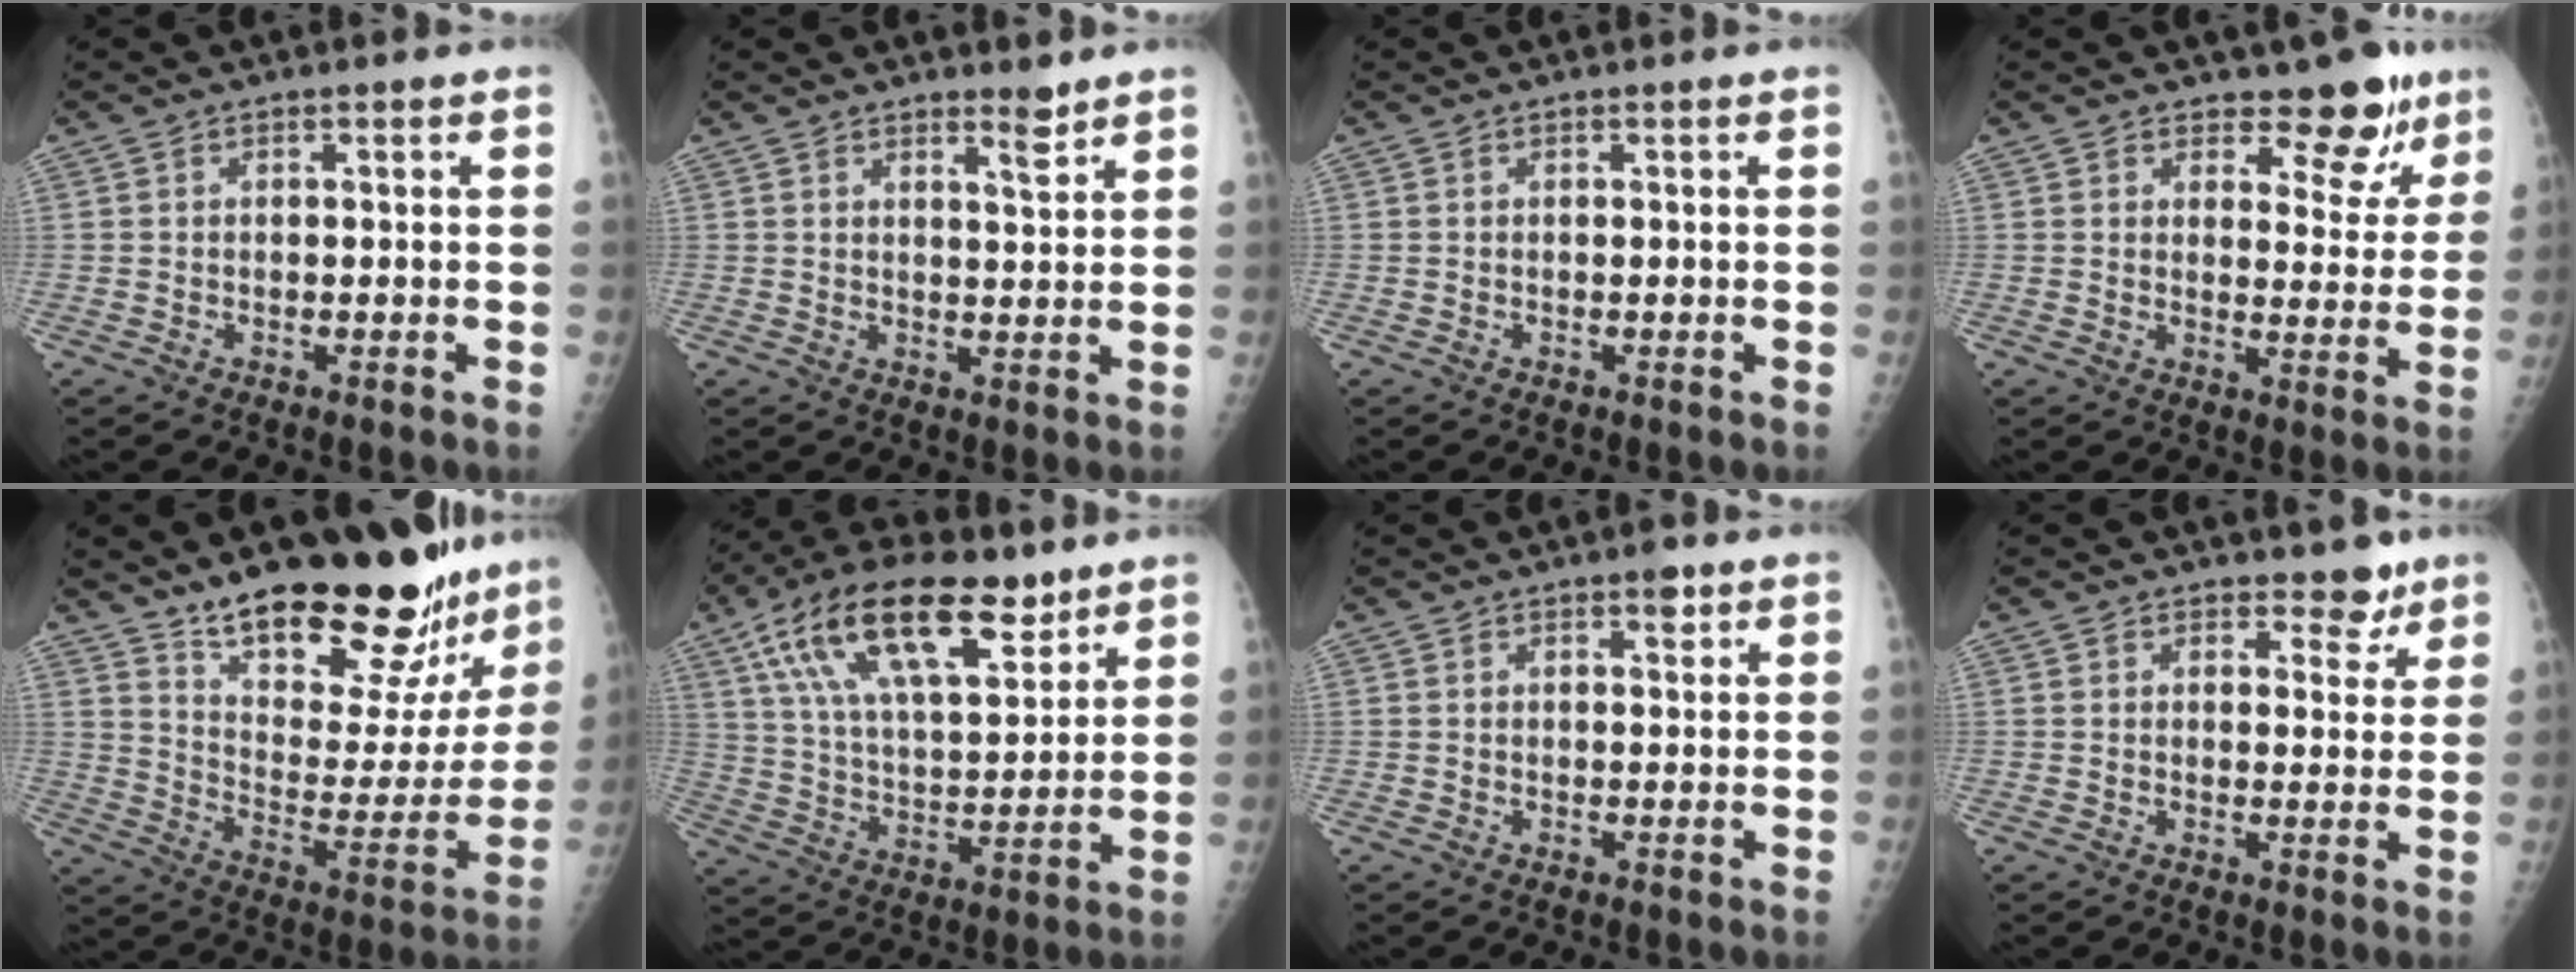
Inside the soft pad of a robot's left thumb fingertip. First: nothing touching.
{"total": 3.1, "force": [2.5, 0.5, 1.7], "torque": [-0.021, -0.024, 0.038]}
{"total": 0.0}
{"total": 8.7, "force": [6.7, 4.4, 3.3], "torque": [-0.005, -0.048, 0.084]}
{"total": 27.1, "force": [21.5, 8.4, 14.2], "torque": [-0.168, -0.119, 0.311]}
{"total": 21.3, "force": [12.1, 9.2, 14.9], "torque": [-0.239, -0.028, 0.216]}
{"total": 2.1, "force": [1.3, 0.9, 1.4], "torque": [-0.011, -0.005, 0.016]}
{"total": 4.3, "force": [3.2, 2.5, 1.4], "torque": [0.013, -0.018, 0.041]}